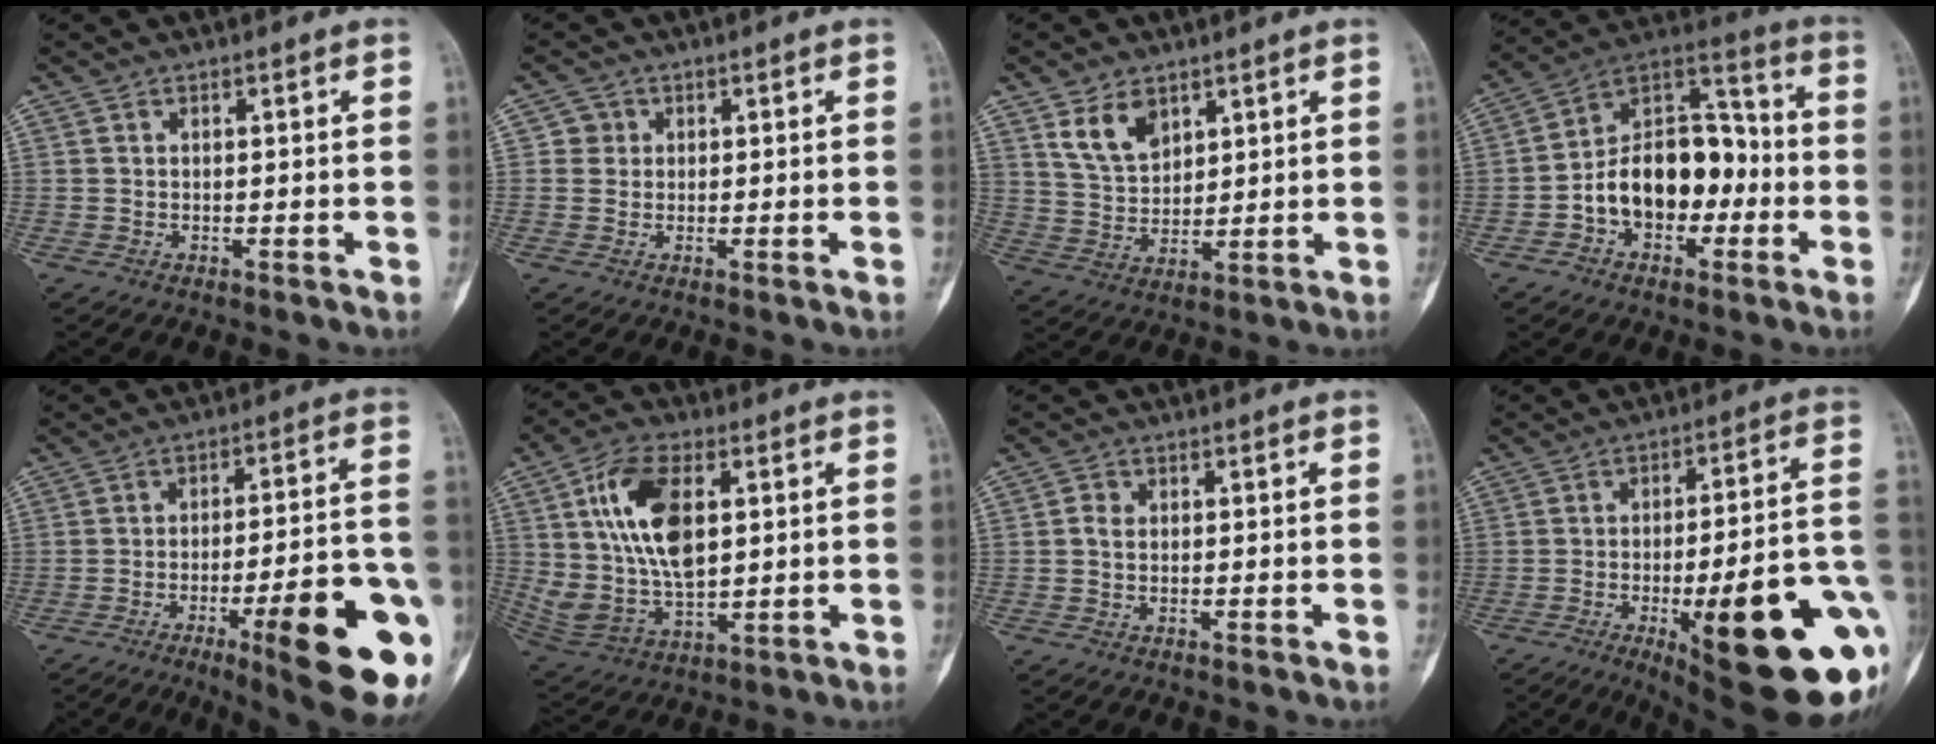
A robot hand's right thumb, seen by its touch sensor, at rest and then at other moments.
{"total": 2.2, "force": [0.4, 2.1, 0.1], "torque": [0.011, 0.004, 0.002]}
{"total": 7.8, "force": [4.4, 4.9, 4.1], "torque": [-0.057, -0.027, 0.092]}
{"total": 16.6, "force": [-3.5, 11.0, 12.0], "torque": [-0.159, 0.056, -0.062]}
{"total": 22.1, "force": [-8.8, 5.1, 19.6], "torque": [-0.215, 0.028, -0.112]}
{"total": 17.8, "force": [4.4, 9.9, 14.2], "torque": [-0.264, -0.010, 0.091]}
{"total": 1.6, "force": [0.0, 1.3, 0.9], "torque": [-0.010, 0.004, -0.003]}
{"total": 30.0, "force": [-9.7, 8.6, 27.0], "torque": [-0.302, 0.017, -0.121]}